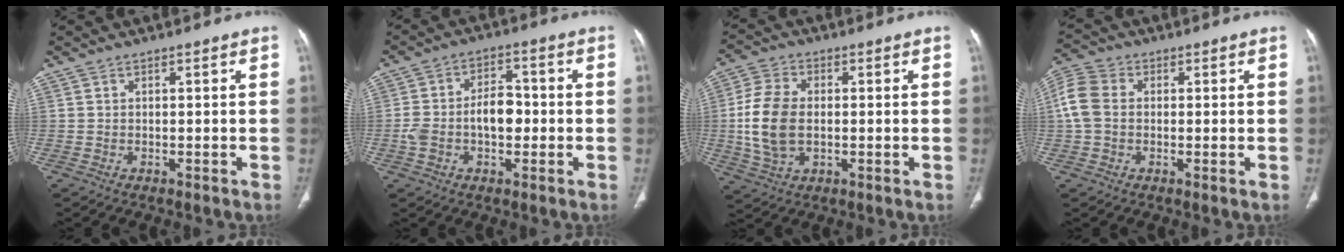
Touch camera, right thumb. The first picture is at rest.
{"total": 9.4, "force": [-1.1, 5.9, 7.2], "torque": [-0.127, 0.033, -0.020]}
{"total": 11.3, "force": [-0.2, 7.0, 8.8], "torque": [-0.185, 0.006, -0.002]}
{"total": 7.3, "force": [0.5, 5.3, 4.9], "torque": [-0.110, 0.018, 0.002]}